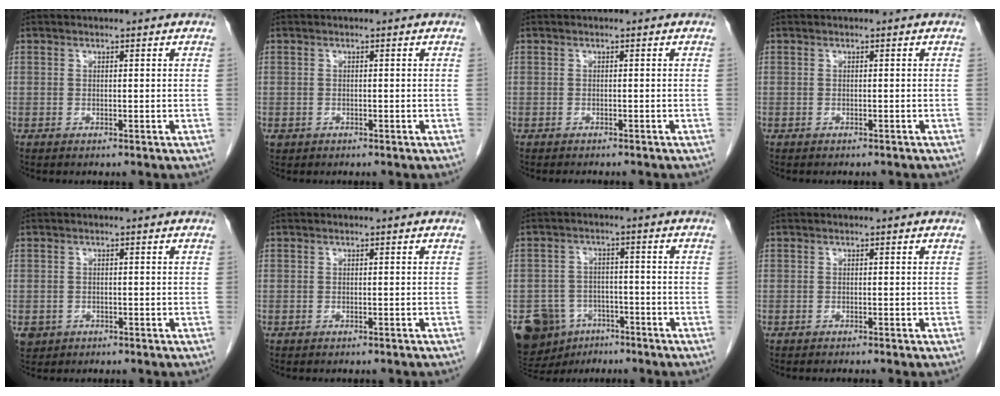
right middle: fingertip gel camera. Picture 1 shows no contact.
{"total": 0.9, "force": [-0.4, 0.8, 0.2], "torque": [-0.007, 0.003, -0.003]}
{"total": 3.1, "force": [-2.8, 0.6, 1.2], "torque": [-0.015, -0.004, -0.031]}
{"total": 2.6, "force": [-2.4, 0.6, 0.9], "torque": [-0.014, -0.003, -0.027]}
{"total": 2.6, "force": [-1.3, 2.2, 0.5], "torque": [-0.009, 0.003, -0.018]}
{"total": 2.6, "force": [-2.4, 0.6, 0.9], "torque": [-0.014, -0.003, -0.028]}
{"total": 11.0, "force": [-6.5, 8.1, 3.5], "torque": [-0.080, 0.012, -0.096]}
{"total": 1.6, "force": [-1.4, -0.2, 0.8], "torque": [-0.005, 0.004, -0.017]}